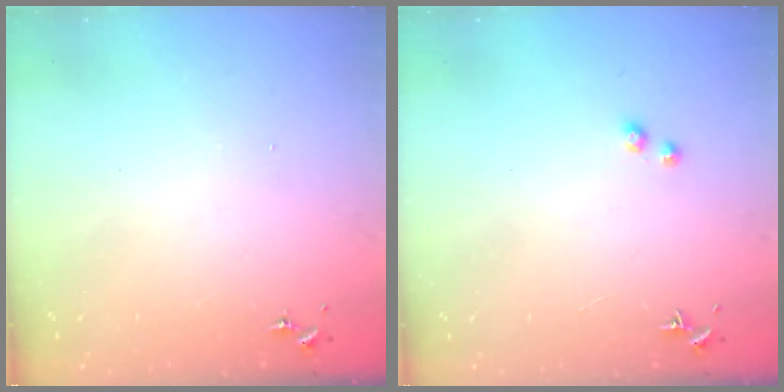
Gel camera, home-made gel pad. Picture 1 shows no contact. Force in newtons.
{"total": 1.8, "press": 1.7, "slide": 0.2}